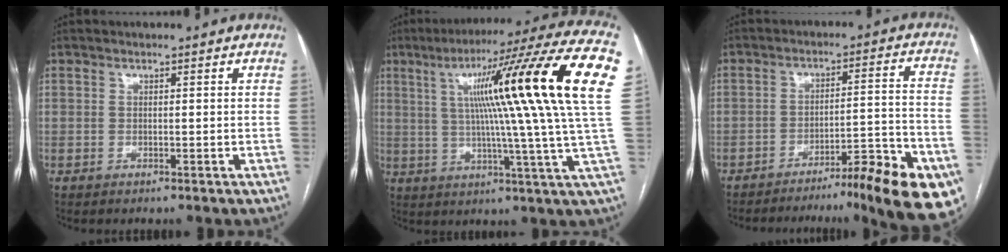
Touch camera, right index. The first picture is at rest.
{"total": 25.8, "force": [7.1, -0.9, 24.8], "torque": [-0.316, 0.041, 0.094]}
{"total": 19.1, "force": [-13.7, 1.4, 13.2], "torque": [-0.093, 0.026, -0.192]}